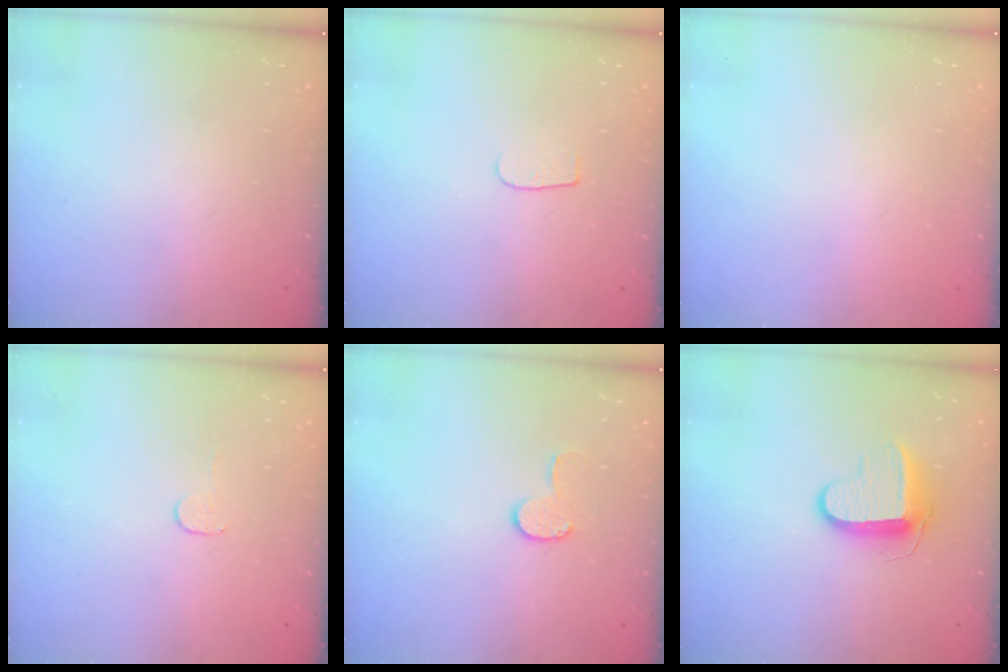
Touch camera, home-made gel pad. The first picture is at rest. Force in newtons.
{"total": 4.2, "press": 4.2, "slide": 0.4}
{"total": 0.6, "press": 0.6, "slide": 0.2}
{"total": 2.8, "press": 2.8, "slide": 0.2}
{"total": 6.4, "press": 6.4, "slide": 0.6}
{"total": 9.0, "press": 9.0, "slide": 0.5}